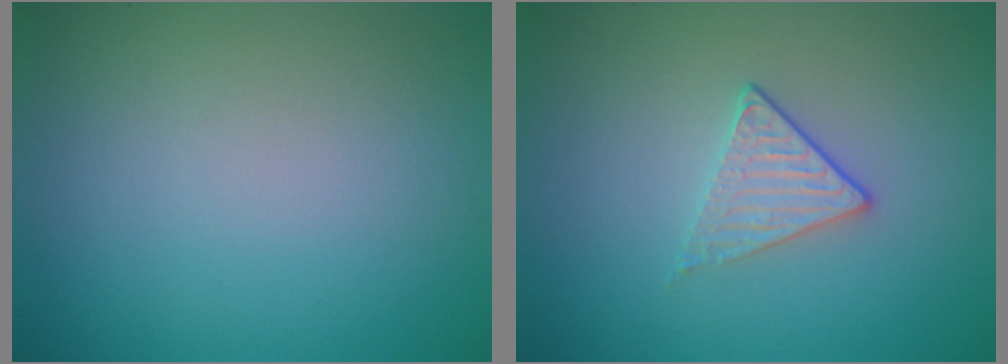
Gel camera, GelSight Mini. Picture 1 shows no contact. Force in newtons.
{"total": 1.7, "press": 1.4, "slide": 1.0}